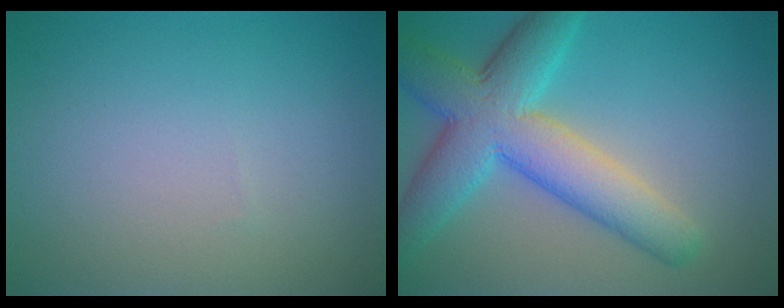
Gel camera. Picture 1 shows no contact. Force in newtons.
{"total": 8.5, "press": 8.5, "slide": 0.2}